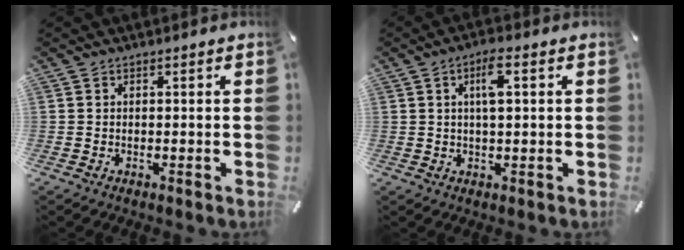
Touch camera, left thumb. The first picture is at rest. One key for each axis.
{"total": 5.4, "fx": 1.5, "fy": 1.5, "fz": 4.9, "tx": -0.092, "ty": 0.004, "tz": 0.021}